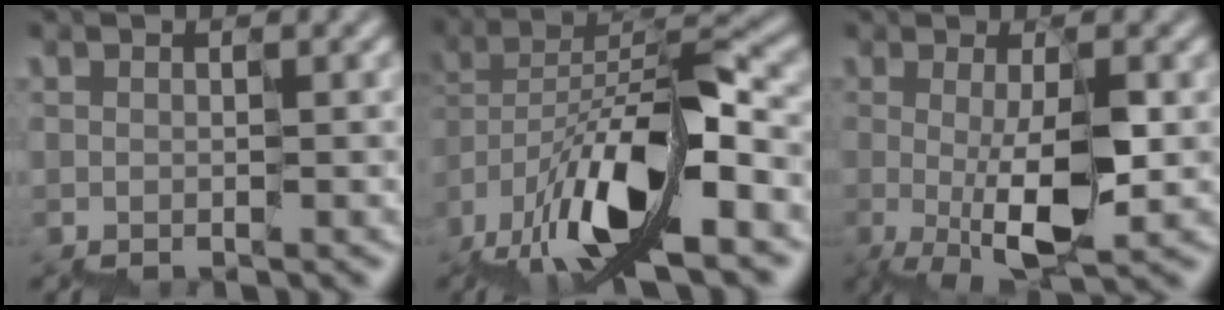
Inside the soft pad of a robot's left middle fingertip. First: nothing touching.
{"total": 12.0, "force": [-6.6, 4.4, 9.1], "torque": [-0.164, 0.005, -0.126]}
{"total": 5.1, "force": [-0.5, 1.1, 4.9], "torque": [-0.083, -0.003, -0.004]}